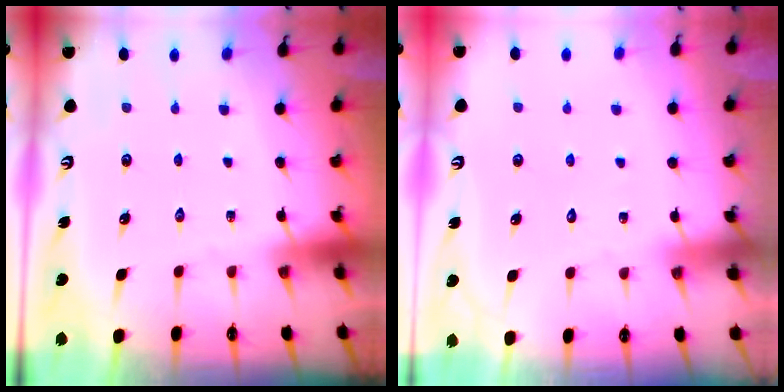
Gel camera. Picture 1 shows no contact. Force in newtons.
{"total": 3.4, "press": 3.4, "slide": 0.4}